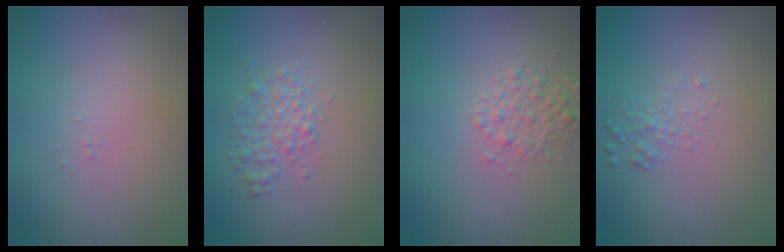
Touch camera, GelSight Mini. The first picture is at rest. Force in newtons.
{"total": 2.0, "press": 2.0, "slide": 0.1}
{"total": 1.8, "press": 1.8, "slide": 0.1}
{"total": 1.0, "press": 1.0, "slide": 0.0}